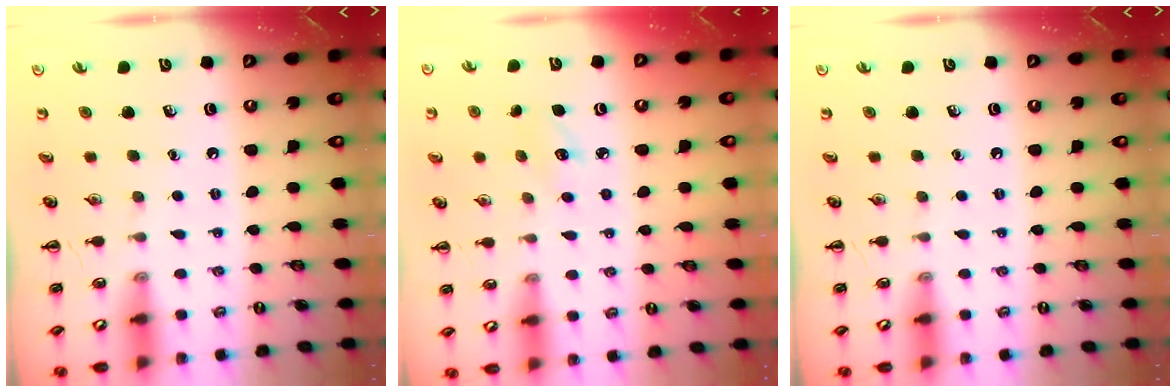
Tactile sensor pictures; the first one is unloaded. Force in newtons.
{"total": 4.4, "press": 4.2, "slide": 1.2}
{"total": 0.0}